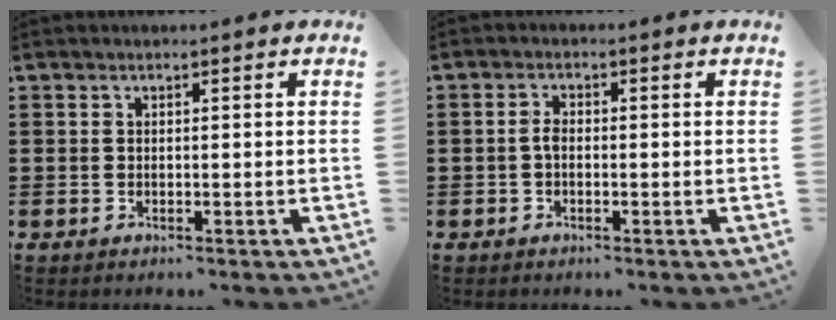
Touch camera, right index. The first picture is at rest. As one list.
[{"total": 1.7, "force": [-0.4, 0.8, 1.5], "torque": [-0.038, -0.001, -0.010]}]